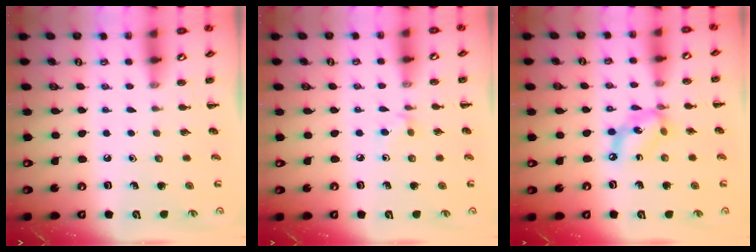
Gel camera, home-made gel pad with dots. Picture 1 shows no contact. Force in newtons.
{"total": 3.8, "press": 3.5, "slide": 1.6}
{"total": 9.7, "press": 9.4, "slide": 2.4}